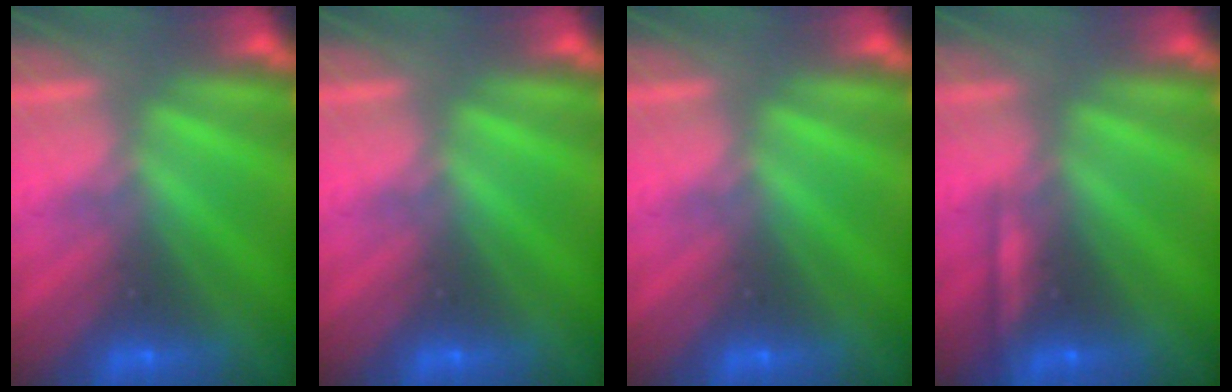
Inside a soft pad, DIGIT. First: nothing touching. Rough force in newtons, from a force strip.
{"total": 0.0}
{"total": 0.0}
{"total": 2.3}